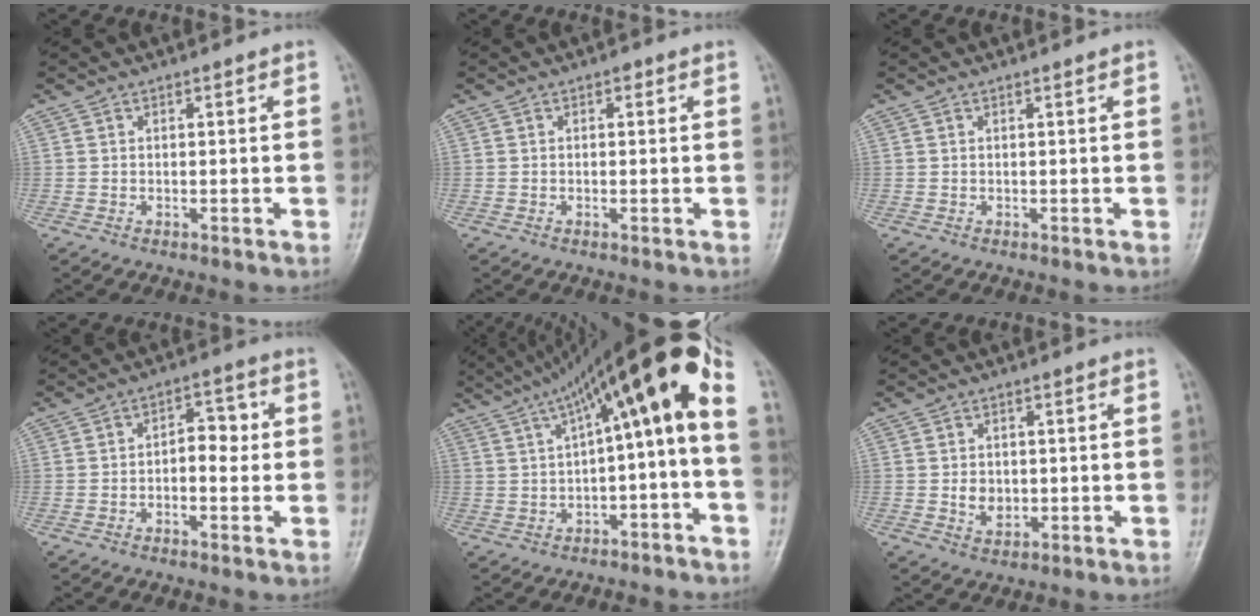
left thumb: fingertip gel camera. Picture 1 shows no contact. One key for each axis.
{"total": 1.2, "fx": 0.2, "fy": 0.8, "fz": 0.9, "tx": -0.007, "ty": 0.005, "tz": -0.002}
{"total": 0.0}
{"total": 5.8, "fx": -0.2, "fy": 3.3, "fz": 4.7, "tx": -0.048, "ty": 0.022, "tz": -0.010}
{"total": 15.1, "fx": 1.8, "fy": 3.5, "fz": 14.5, "tx": -0.230, "ty": 0.073, "tz": 0.030}
{"total": 4.1, "fx": -0.4, "fy": 3.2, "fz": 2.5, "tx": -0.025, "ty": 0.000, "tz": -0.002}